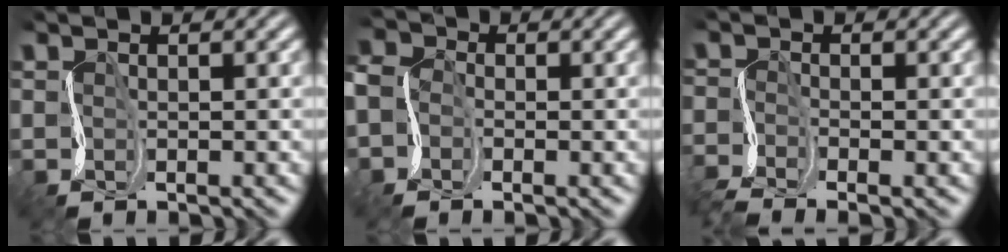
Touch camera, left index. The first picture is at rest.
{"total": 3.8, "force": [-1.6, 3.0, 1.7], "torque": [-0.037, 0.007, -0.043]}
{"total": 3.2, "force": [-2.8, 0.5, 1.4], "torque": [-0.033, -0.010, -0.068]}